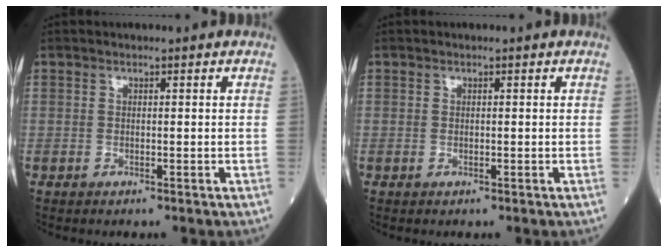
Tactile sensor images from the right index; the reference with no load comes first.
{"total": 0.0}